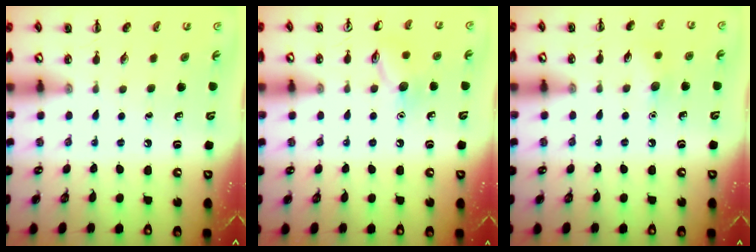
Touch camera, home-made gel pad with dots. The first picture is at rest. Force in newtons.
{"total": 9.2, "press": 9.2, "slide": 0.4}
{"total": 6.6, "press": 6.4, "slide": 1.6}